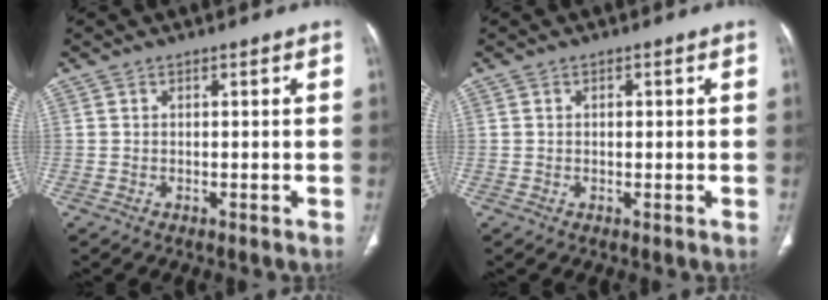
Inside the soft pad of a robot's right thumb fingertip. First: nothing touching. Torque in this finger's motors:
{"motor_torque": [0.03, -0.25, 0.25, -0.02, 0.04]}